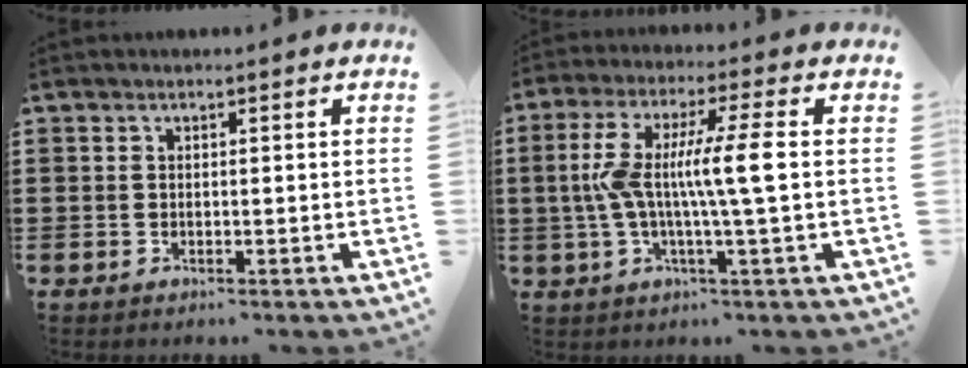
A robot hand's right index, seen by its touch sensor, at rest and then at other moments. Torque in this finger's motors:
{"motor_torque": [1.32, -0.82, 1.05, 0.21]}